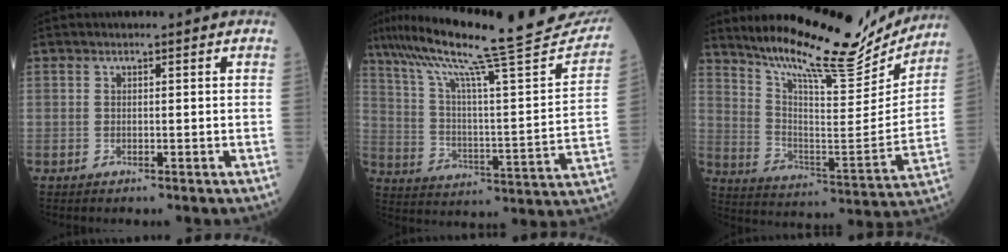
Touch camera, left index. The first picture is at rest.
{"total": 28.2, "force": [24.2, 1.6, 14.4], "torque": [-0.244, -0.040, 0.336]}
{"total": 21.1, "force": [18.8, 3.1, 9.0], "torque": [-0.154, -0.039, 0.281]}